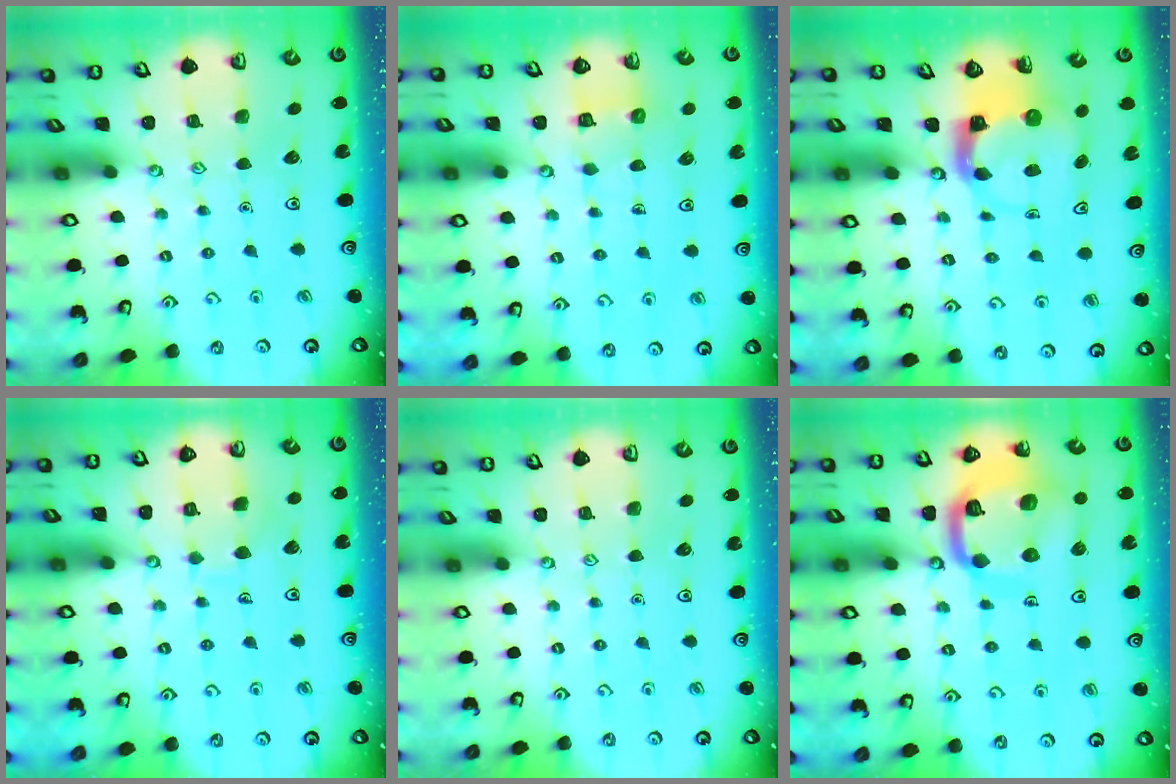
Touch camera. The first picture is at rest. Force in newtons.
{"total": 5.1, "press": 5.1, "slide": 0.5}
{"total": 3.9, "press": 3.9, "slide": 0.6}
{"total": 5.6, "press": 5.6, "slide": 0.6}
{"total": 0.0}
{"total": 16.3, "press": 16.2, "slide": 1.7}